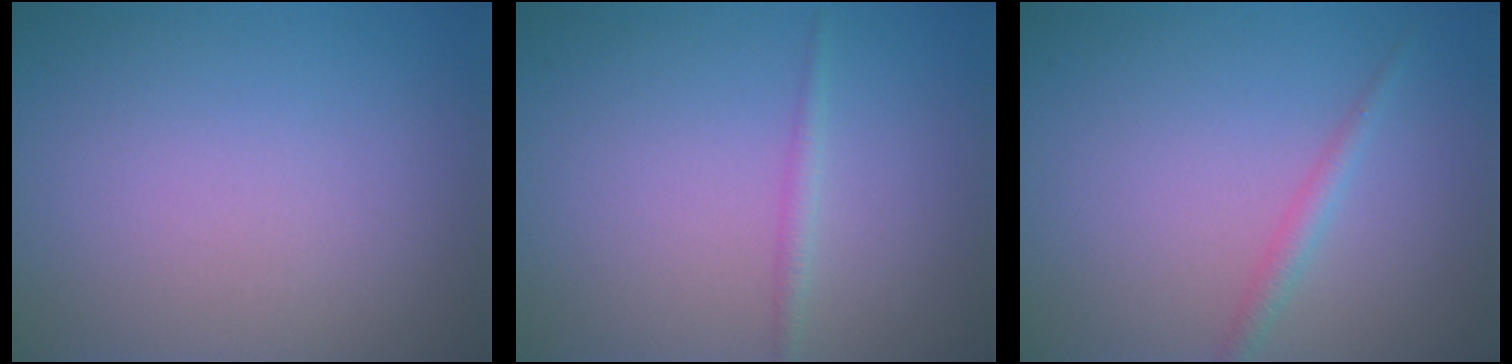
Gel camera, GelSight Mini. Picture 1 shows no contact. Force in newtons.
{"total": 1.1, "press": 1.1, "slide": 0.1}
{"total": 1.4, "press": 1.4, "slide": 0.0}